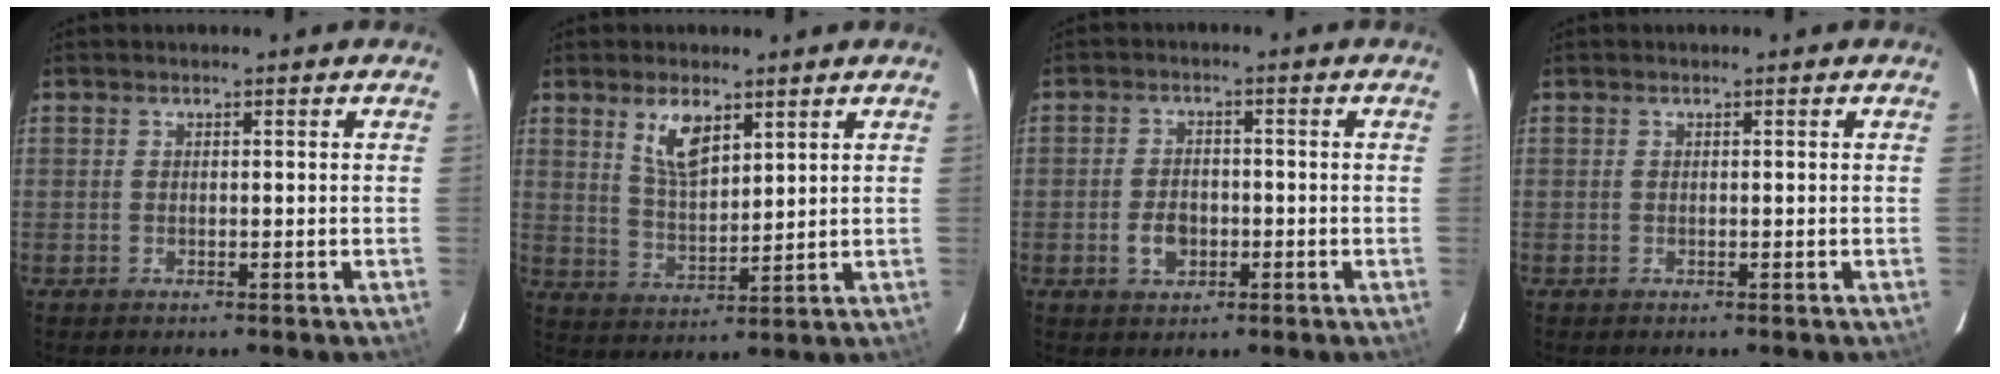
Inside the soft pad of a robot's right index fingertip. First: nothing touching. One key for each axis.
{"total": 7.3, "fx": 4.1, "fy": 3.1, "fz": 5.2, "tx": -0.092, "ty": 0.000, "tz": 0.086}
{"total": 4.6, "fx": -1.5, "fy": 3.2, "fz": 2.9, "tx": -0.058, "ty": 0.005, "tz": -0.022}
{"total": 0.0}